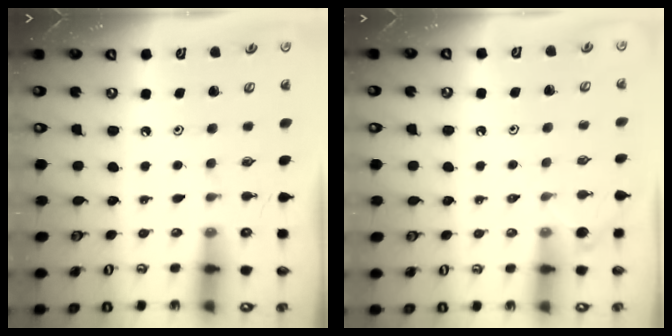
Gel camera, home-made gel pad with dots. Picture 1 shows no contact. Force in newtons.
{"total": 3.8, "press": 3.7, "slide": 0.7}